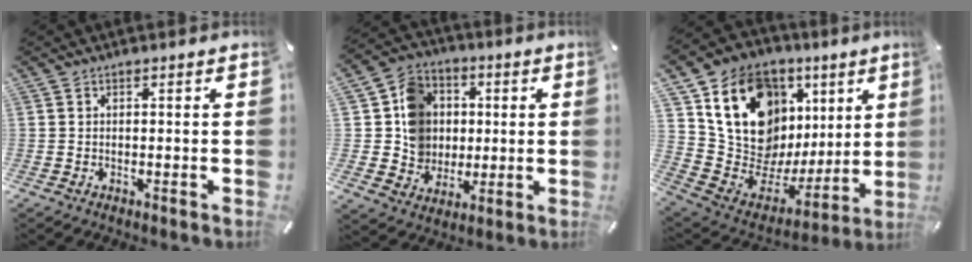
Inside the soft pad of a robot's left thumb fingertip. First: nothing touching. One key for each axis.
{"total": 11.8, "fx": 1.0, "fy": 11.3, "fz": 3.4, "tx": -0.052, "ty": 0.006, "tz": 0.030}
{"total": 19.3, "fx": 7.4, "fy": 15.4, "fz": 9.1, "tx": -0.133, "ty": -0.063, "tz": 0.158}